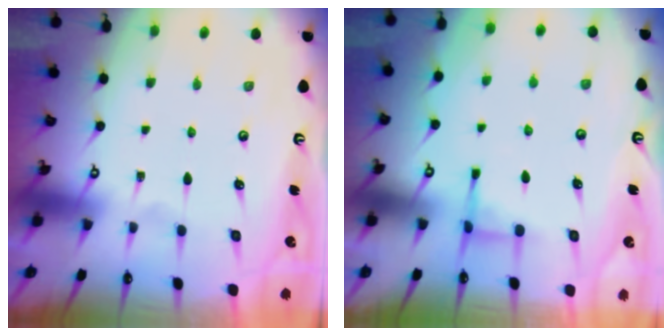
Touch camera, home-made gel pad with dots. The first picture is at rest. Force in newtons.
{"total": 3.8, "press": 3.7, "slide": 0.9}